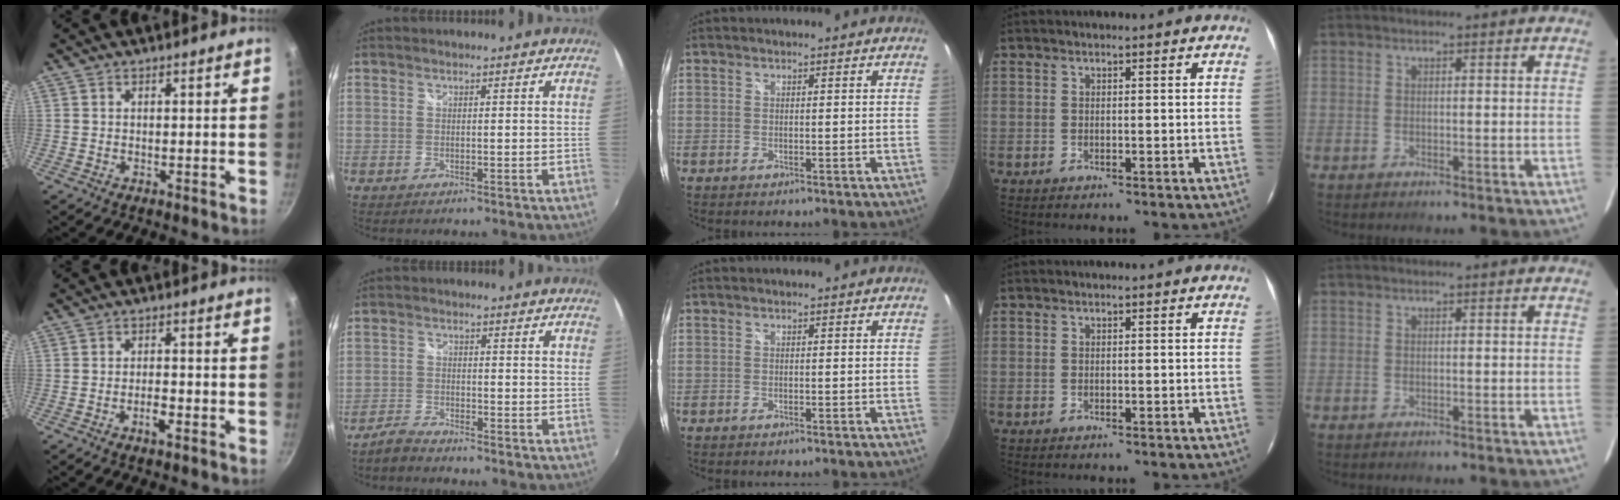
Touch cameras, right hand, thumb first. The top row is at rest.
{"thumb": {"total": 2.7, "force": [-1.4, 0.9, 2.1], "torque": [-0.035, 0.013, -0.026]}, "index": {"total": 3.3, "force": [-3.2, 0.5, 0.9], "torque": [-0.032, -0.006, -0.068]}}